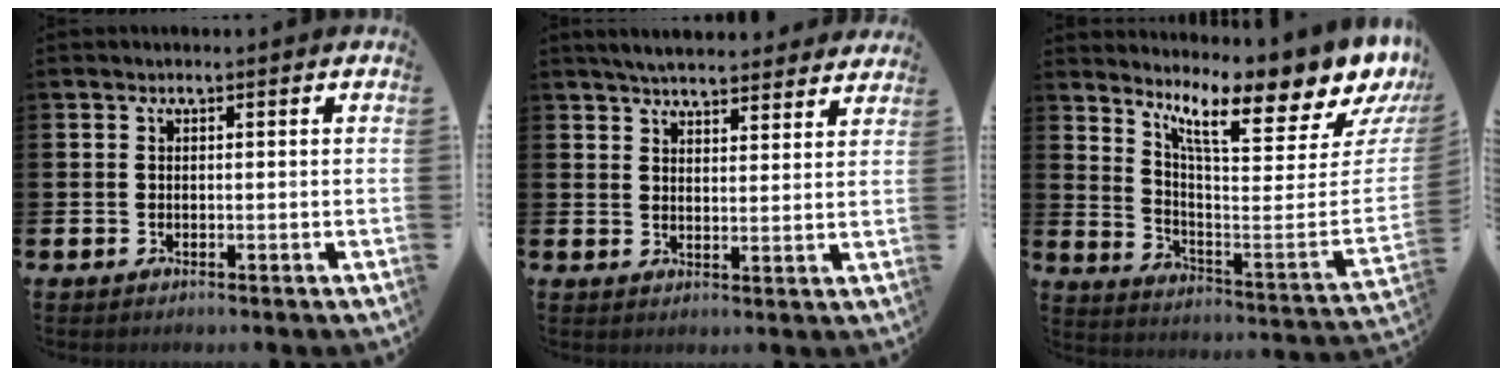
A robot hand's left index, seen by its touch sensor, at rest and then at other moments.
{"total": 5.3, "force": [5.2, 0.7, 0.8], "torque": [-0.023, -0.028, 0.092]}
{"total": 9.9, "force": [7.8, 2.1, 5.7], "torque": [-0.111, -0.081, 0.121]}